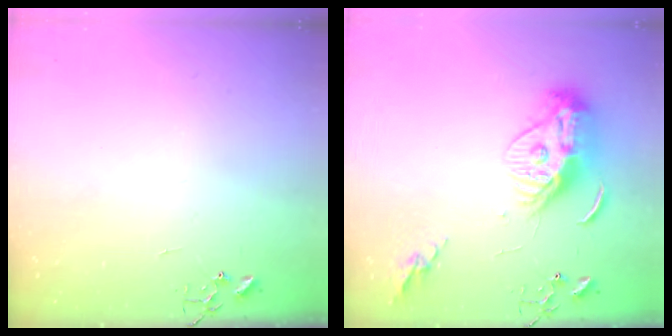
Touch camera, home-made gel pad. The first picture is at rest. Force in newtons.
{"total": 13.5, "press": 13.4, "slide": 1.5}